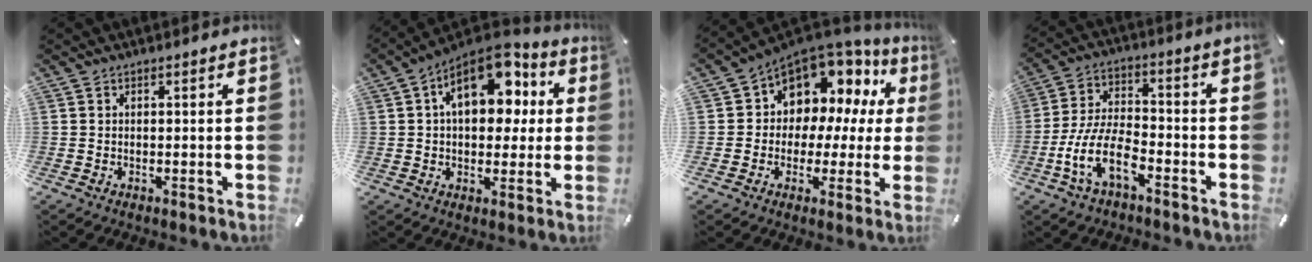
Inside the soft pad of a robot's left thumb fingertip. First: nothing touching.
{"total": 16.6, "force": [5.6, 10.7, 11.4], "torque": [-0.173, -0.020, 0.099]}
{"total": 9.6, "force": [5.6, 7.3, 2.8], "torque": [-0.052, -0.060, 0.105]}
{"total": 11.5, "force": [-5.9, 4.6, 8.7], "torque": [-0.197, 0.007, -0.114]}